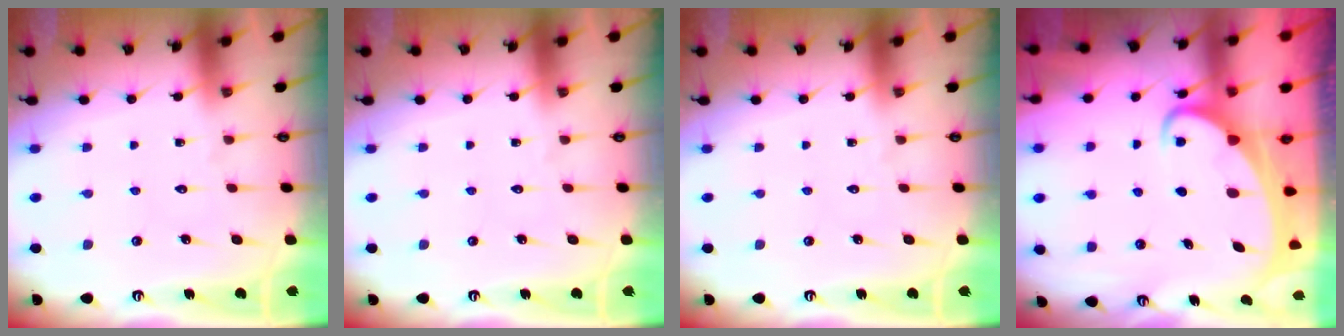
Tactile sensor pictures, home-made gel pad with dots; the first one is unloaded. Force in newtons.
{"total": 0.0}
{"total": 0.0}
{"total": 3.0, "press": 2.9, "slide": 0.3}